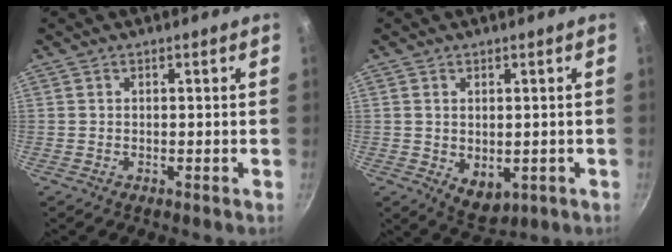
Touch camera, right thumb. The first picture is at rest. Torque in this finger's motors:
{"motor_torque": [-0.49, 0.26, 0.35, 0.37, 0.00]}